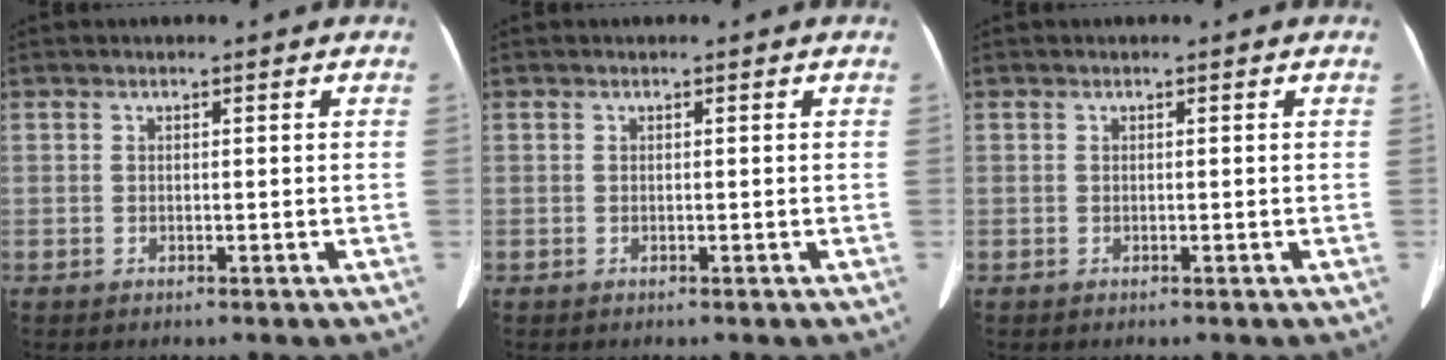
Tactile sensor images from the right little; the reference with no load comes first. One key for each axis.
{"total": 0.0}
{"total": 0.0}